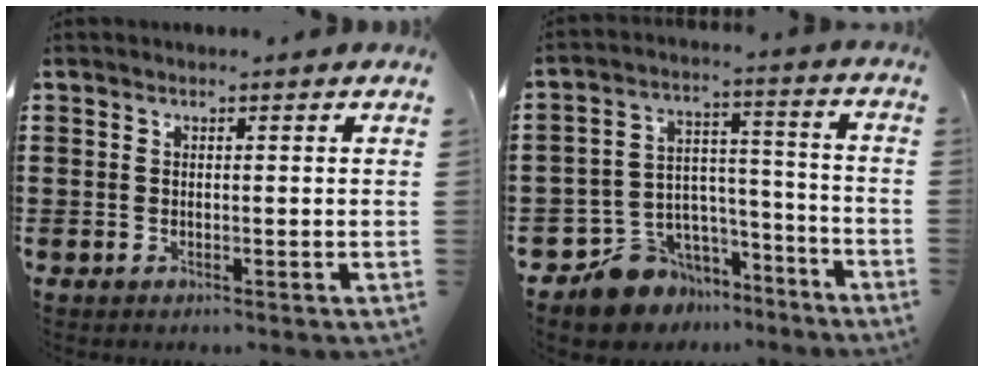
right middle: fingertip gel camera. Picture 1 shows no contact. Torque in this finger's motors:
{"motor_torque": [2.14, 0.00, 0.11, 0.02]}